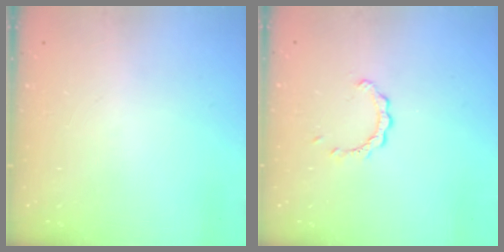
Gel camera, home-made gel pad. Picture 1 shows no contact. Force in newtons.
{"total": 2.2, "press": 2.2, "slide": 0.1}